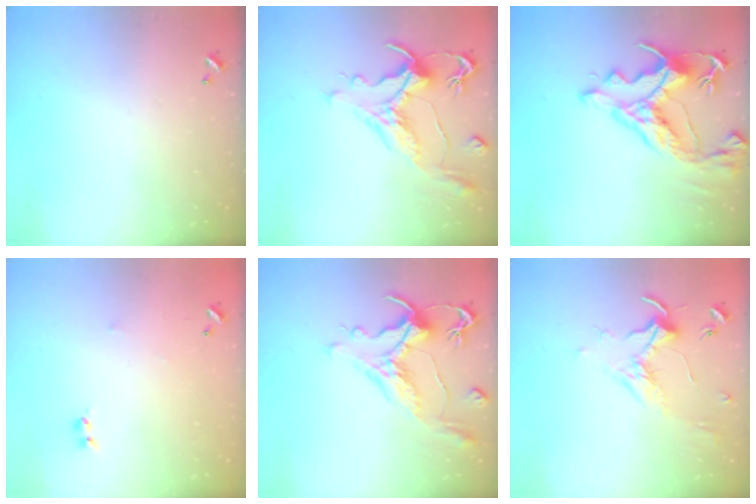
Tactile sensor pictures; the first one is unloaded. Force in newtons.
{"total": 1.7, "press": 0.9, "slide": 1.4}
{"total": 10.7, "press": 10.5, "slide": 2.2}
{"total": 5.9, "press": 5.9, "slide": 0.7}
{"total": 1.7, "press": 0.9, "slide": 1.4}
{"total": 1.7, "press": 1.6, "slide": 0.7}